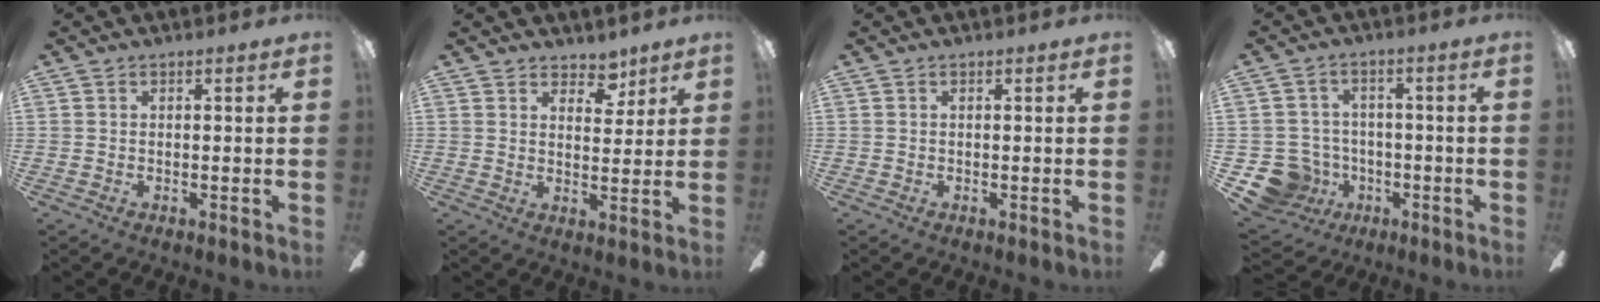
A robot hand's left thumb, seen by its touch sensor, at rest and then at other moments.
{"total": 5.6, "force": [4.5, 3.0, 1.6], "torque": [-0.004, -0.026, 0.077]}
{"total": 0.0}
{"total": 9.9, "force": [-3.7, 8.7, 2.8], "torque": [-0.095, 0.025, -0.060]}